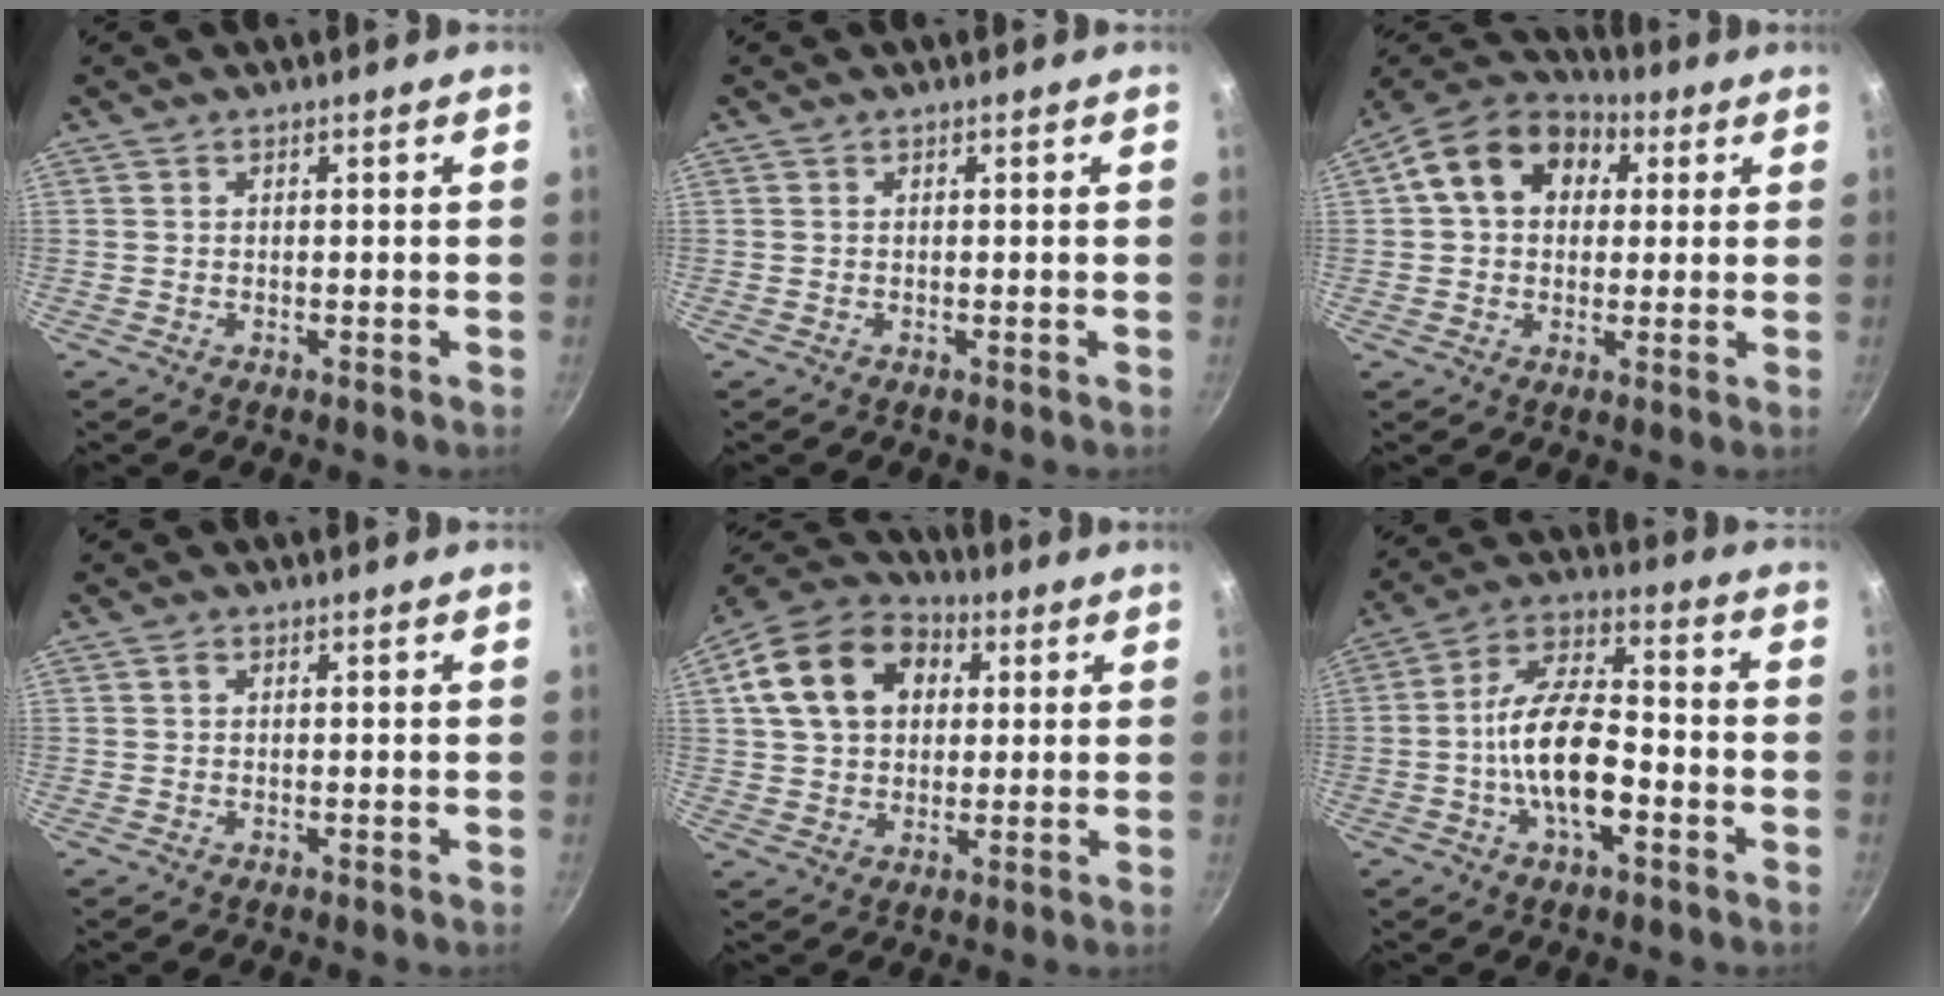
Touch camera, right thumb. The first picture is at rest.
{"total": 0.0}
{"total": 14.9, "force": [3.9, 11.4, 8.7], "torque": [-0.125, 0.026, 0.045]}
{"total": 0.9, "force": [0.3, 0.7, 0.6], "torque": [-0.009, 0.005, 0.003]}
{"total": 17.6, "force": [4.9, 13.0, 10.9], "torque": [-0.177, 0.022, 0.071]}
{"total": 14.2, "force": [-3.7, 6.6, 12.0], "torque": [-0.202, 0.040, -0.078]}